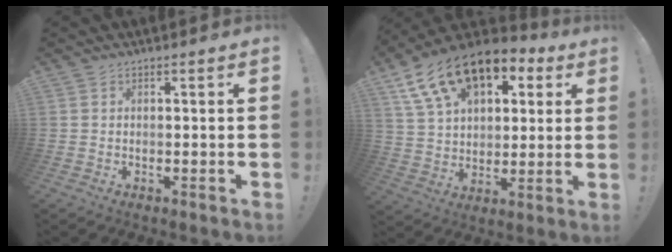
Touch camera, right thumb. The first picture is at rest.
{"total": 18.5, "force": [10.3, 11.1, 10.6], "torque": [-0.174, -0.052, 0.190]}